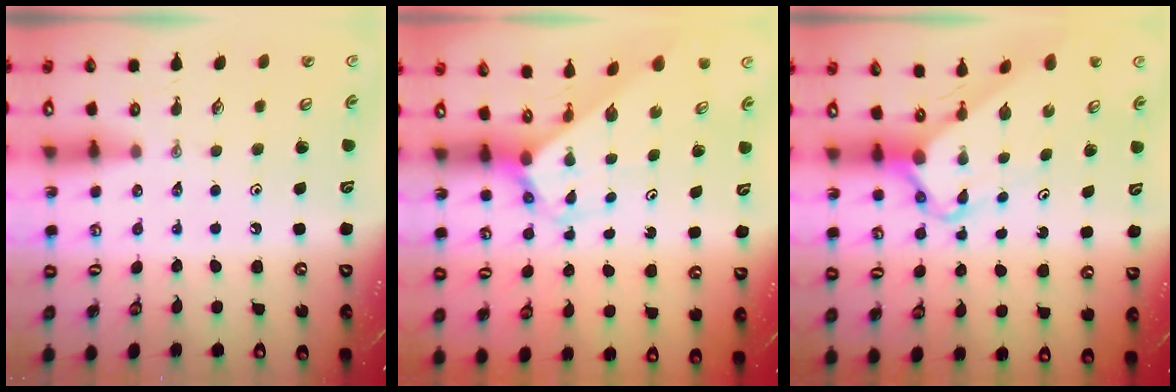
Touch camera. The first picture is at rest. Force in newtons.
{"total": 2.4, "press": 2.4, "slide": 0.2}
{"total": 4.9, "press": 4.9, "slide": 0.5}